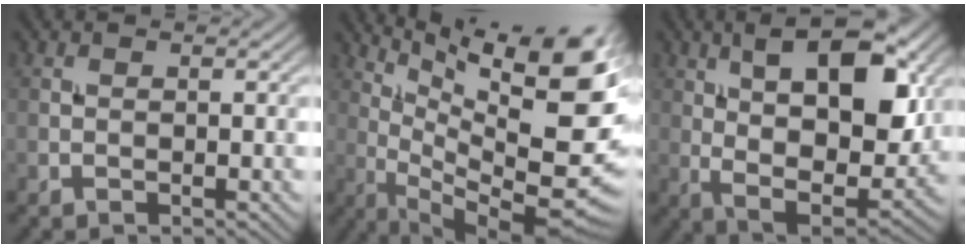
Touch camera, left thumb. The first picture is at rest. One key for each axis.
{"total": 16.1, "fx": 5.4, "fy": 4.1, "fz": 14.6, "tx": -0.216, "ty": 0.007, "tz": 0.117}
{"total": 15.4, "fx": 4.5, "fy": 7.4, "fz": 12.7, "tx": -0.211, "ty": 0.001, "tz": 0.075}